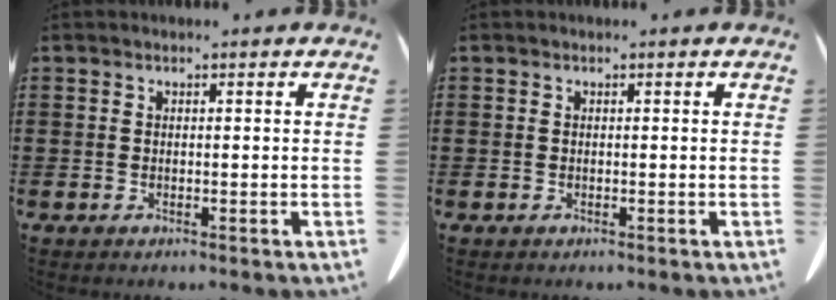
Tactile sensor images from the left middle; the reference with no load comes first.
{"total": 0.0}